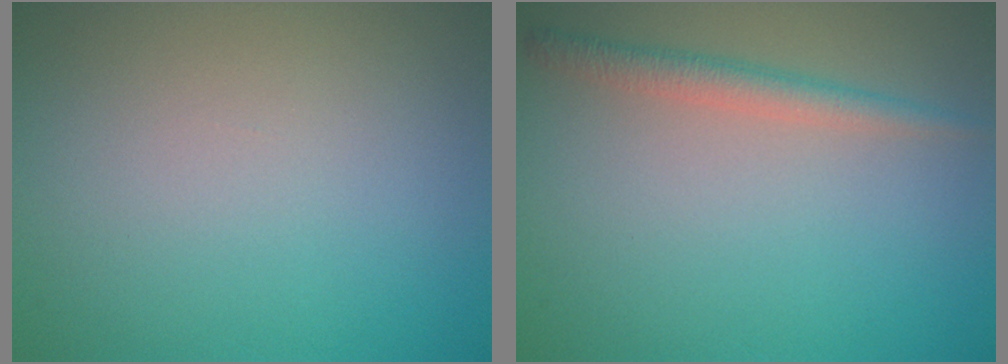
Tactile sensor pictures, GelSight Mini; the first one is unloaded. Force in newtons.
{"total": 2.0, "press": 2.0, "slide": 0.1}